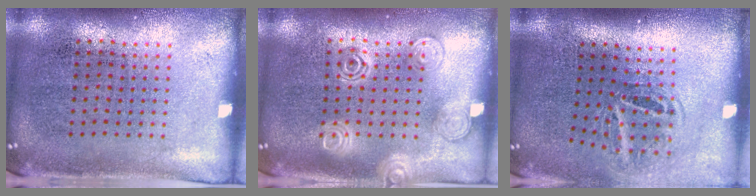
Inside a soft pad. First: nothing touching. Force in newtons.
{"total": 2.6, "press": 2.5, "slide": 0.3}
{"total": 1.8, "press": 1.2, "slide": 1.3}